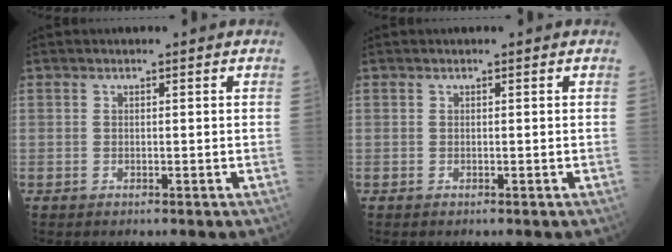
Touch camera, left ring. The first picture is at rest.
{"total": 0.0}